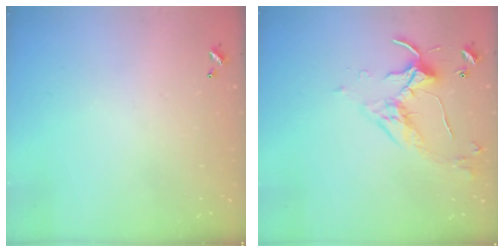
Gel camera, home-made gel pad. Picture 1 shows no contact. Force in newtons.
{"total": 3.7, "press": 3.7, "slide": 0.5}